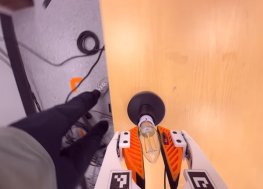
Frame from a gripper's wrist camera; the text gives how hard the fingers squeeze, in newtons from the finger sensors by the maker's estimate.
{"total": 20.5, "left": 20.7, "right": 20.2}